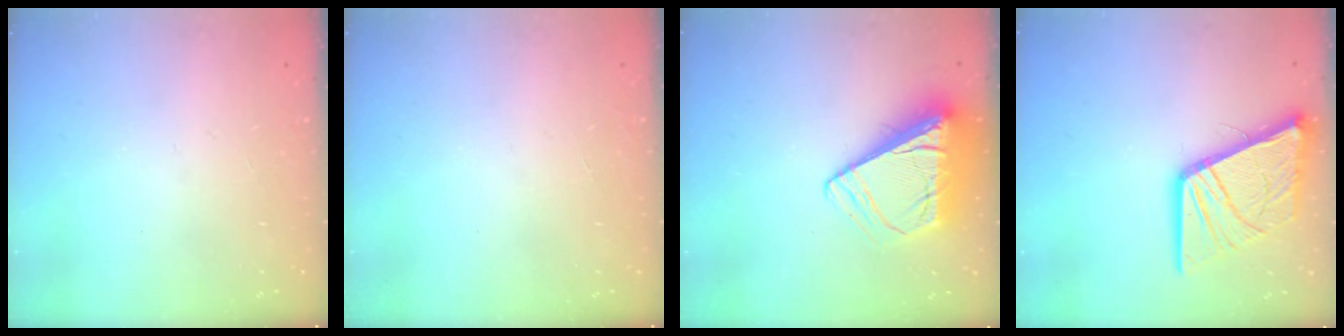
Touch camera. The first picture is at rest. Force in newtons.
{"total": 0.0}
{"total": 12.2, "press": 12.1, "slide": 1.6}
{"total": 17.2, "press": 17.0, "slide": 2.0}